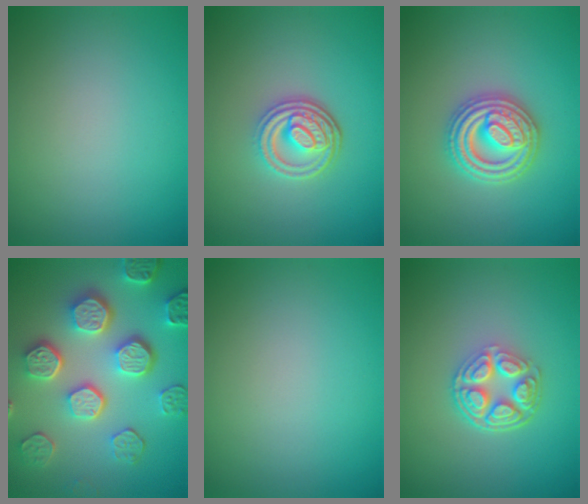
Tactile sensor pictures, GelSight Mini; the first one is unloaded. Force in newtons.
{"total": 4.2, "press": 3.2, "slide": 2.7}
{"total": 4.9, "press": 4.8, "slide": 0.7}
{"total": 7.6, "press": 5.9, "slide": 4.8}
{"total": 0.0}
{"total": 5.2, "press": 3.8, "slide": 3.5}